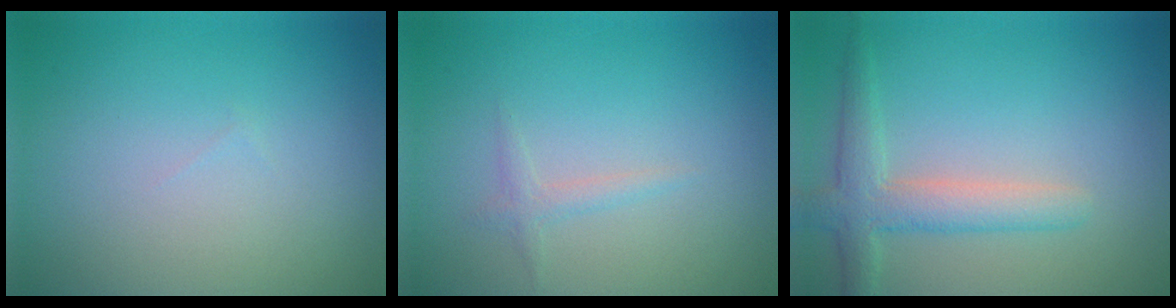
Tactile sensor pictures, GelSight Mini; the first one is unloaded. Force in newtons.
{"total": 1.0, "press": 1.0, "slide": 0.0}
{"total": 3.6, "press": 3.6, "slide": 0.3}